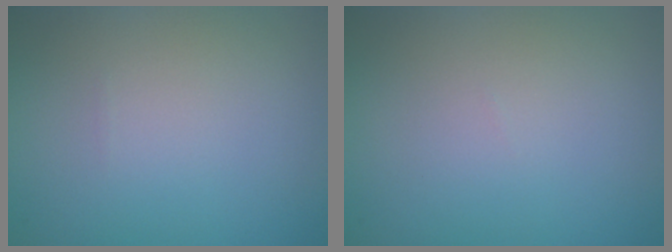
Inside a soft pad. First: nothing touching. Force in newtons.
{"total": 0.0}